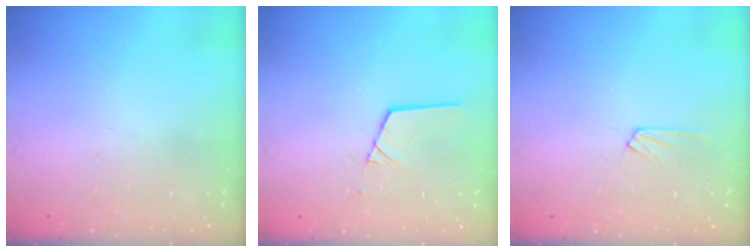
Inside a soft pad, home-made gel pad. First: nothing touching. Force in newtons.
{"total": 5.4, "press": 5.4, "slide": 0.1}
{"total": 3.8, "press": 3.7, "slide": 0.6}